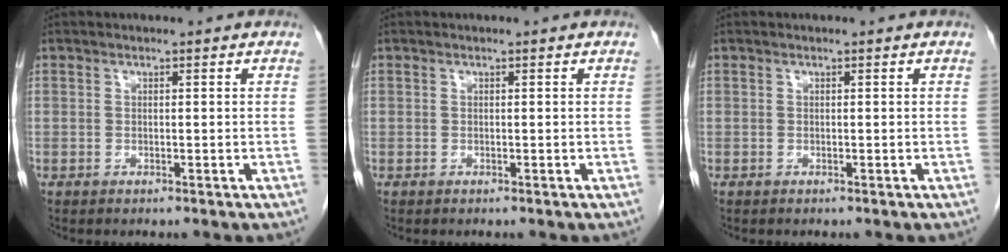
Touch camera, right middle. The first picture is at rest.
{"total": 0.0}
{"total": 0.0}